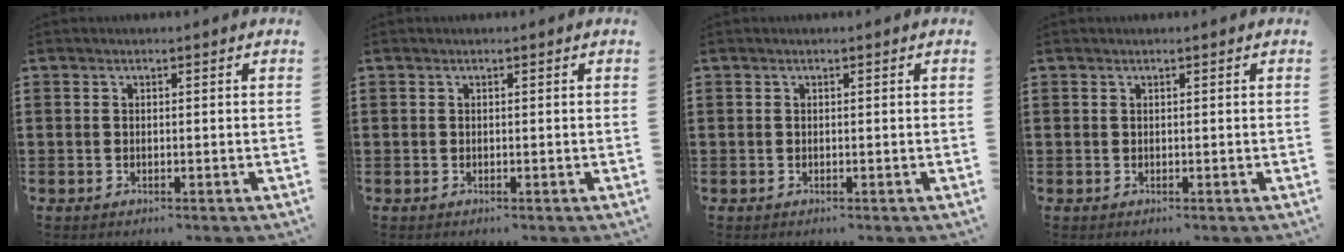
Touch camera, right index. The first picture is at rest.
{"total": 0.0}
{"total": 0.0}
{"total": 0.0}